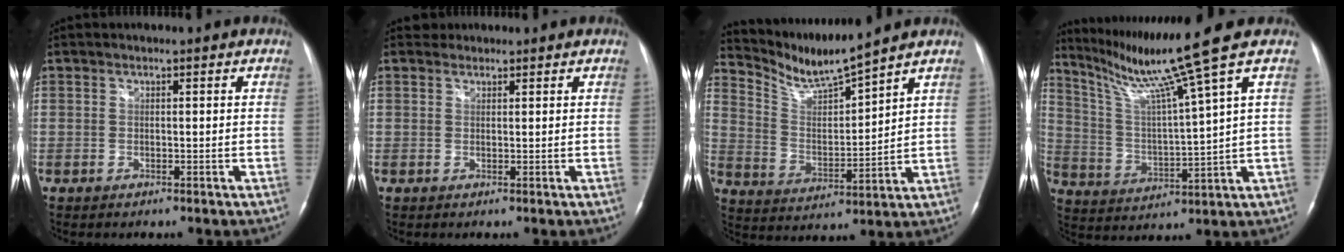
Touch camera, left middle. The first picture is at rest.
{"total": 1.3, "force": [1.0, 0.7, -0.4], "torque": [0.007, 0.011, 0.013]}
{"total": 8.7, "force": [8.3, -1.5, 1.9], "torque": [-0.051, -0.010, 0.174]}
{"total": 12.1, "force": [9.0, -4.2, 6.9], "torque": [-0.121, -0.035, 0.169]}